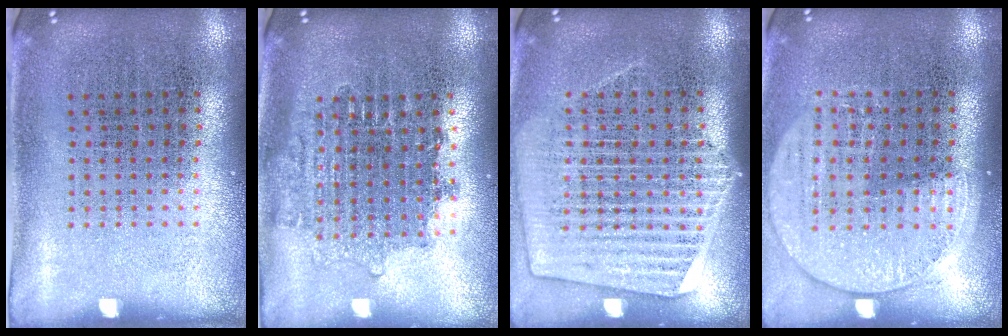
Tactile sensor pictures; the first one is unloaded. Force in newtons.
{"total": 1.6, "press": 1.3, "slide": 0.9}
{"total": 1.6, "press": 1.4, "slide": 0.7}
{"total": 1.5, "press": 1.4, "slide": 0.5}